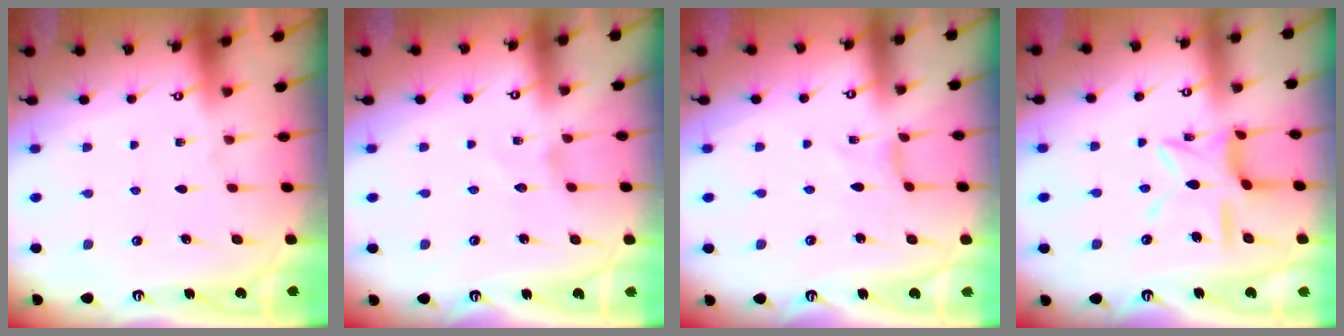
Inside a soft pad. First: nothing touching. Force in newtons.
{"total": 0.0}
{"total": 0.0}
{"total": 11.0, "press": 11.0, "slide": 0.8}